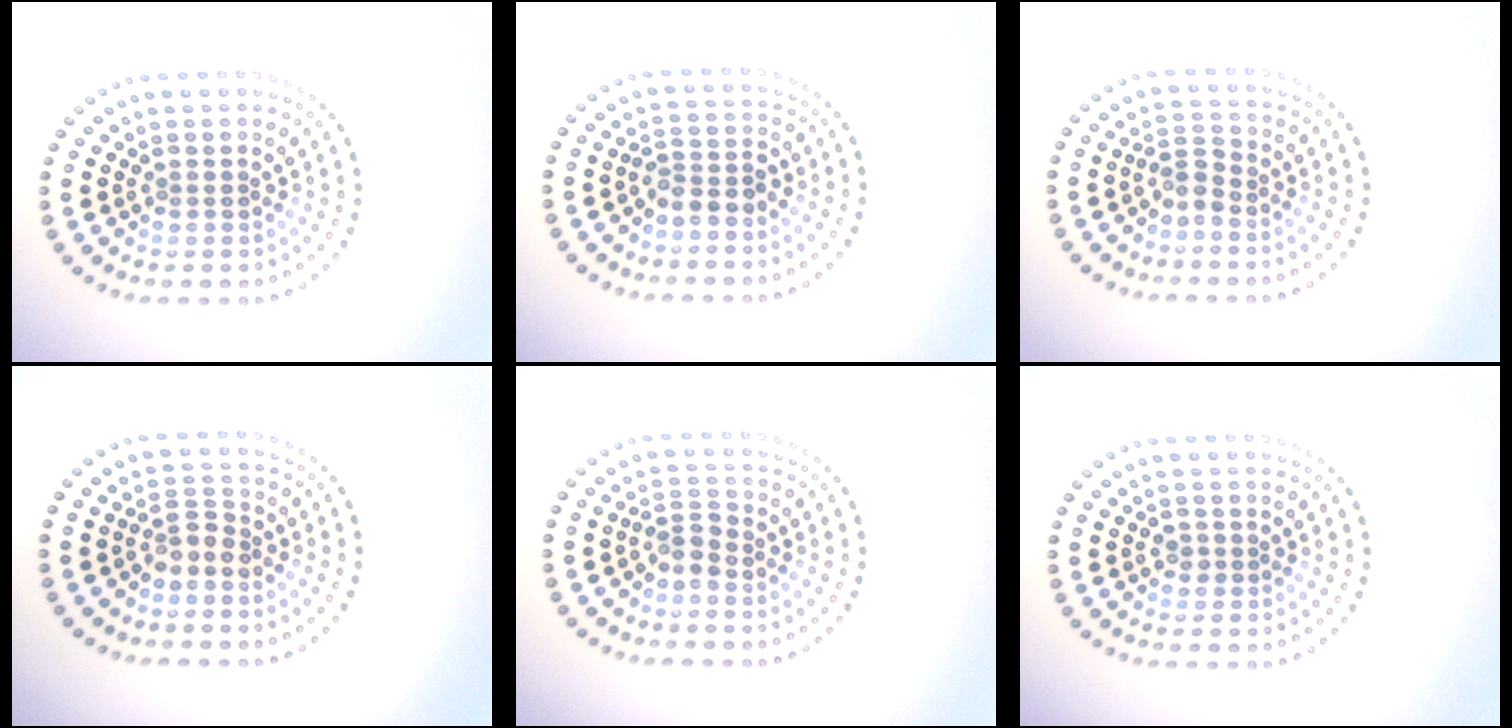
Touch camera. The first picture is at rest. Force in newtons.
{"total": 2.2, "press": 1.9, "slide": 1.2}
{"total": 1.7, "press": 1.4, "slide": 1.0}
{"total": 2.0, "press": 1.7, "slide": 1.1}
{"total": 1.7, "press": 1.4, "slide": 0.9}
{"total": 0.8, "press": 0.7, "slide": 0.2}